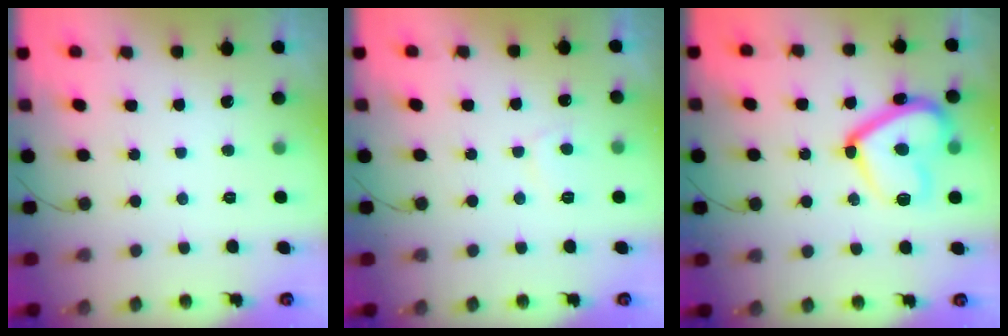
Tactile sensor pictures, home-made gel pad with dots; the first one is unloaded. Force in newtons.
{"total": 3.0, "press": 2.9, "slide": 0.7}
{"total": 17.0, "press": 16.9, "slide": 1.1}